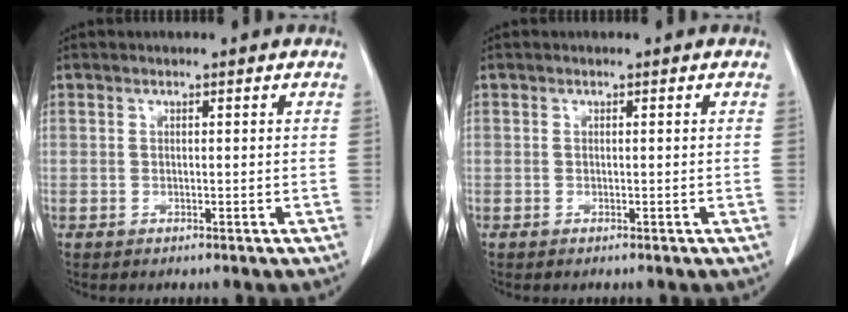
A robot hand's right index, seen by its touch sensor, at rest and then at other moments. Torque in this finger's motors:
{"motor_torque": [-0.01, -0.03, -0.03, -0.02]}